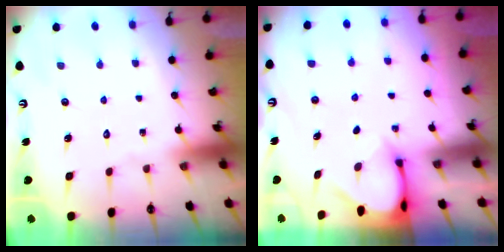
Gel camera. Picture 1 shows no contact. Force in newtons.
{"total": 3.3, "press": 3.2, "slide": 0.2}